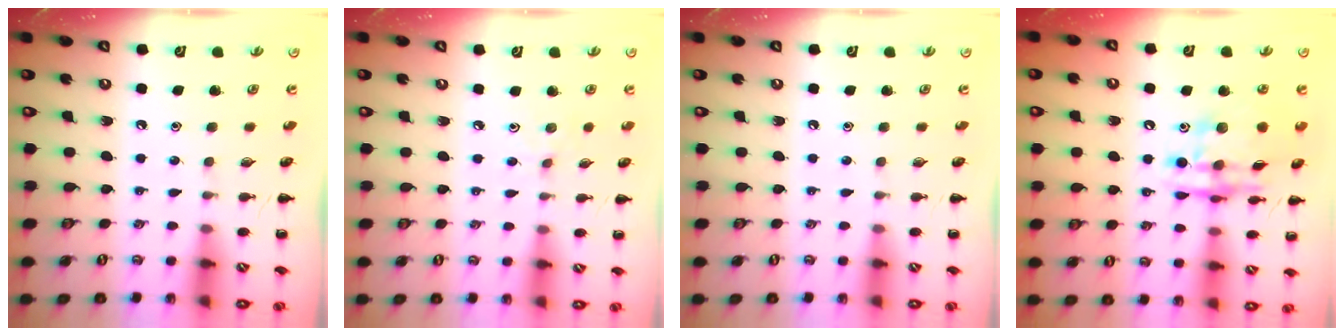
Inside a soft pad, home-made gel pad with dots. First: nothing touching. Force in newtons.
{"total": 3.1, "press": 2.8, "slide": 1.2}
{"total": 0.0}
{"total": 15.4, "press": 15.0, "slide": 3.5}